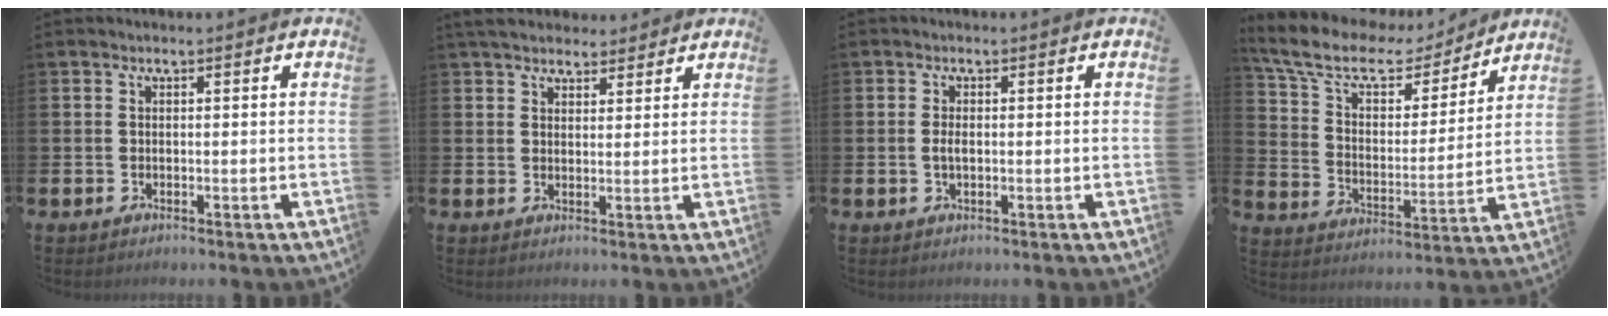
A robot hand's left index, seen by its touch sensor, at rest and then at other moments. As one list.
[{"total": 4.8, "force": [4.4, 1.6, 0.8], "torque": [-0.028, -0.012, 0.083]}, {"total": 1.6, "force": [0.0, 0.8, 1.4], "torque": [-0.027, 0.004, -0.002]}, {"total": 10.3, "force": [8.3, 4.3, 4.3], "torque": [-0.120, -0.047, 0.143]}]